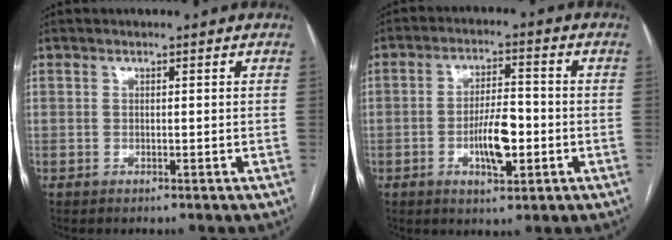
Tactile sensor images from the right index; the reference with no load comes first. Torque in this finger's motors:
{"motor_torque": [0.33, 0.21, 0.15, 0.06]}